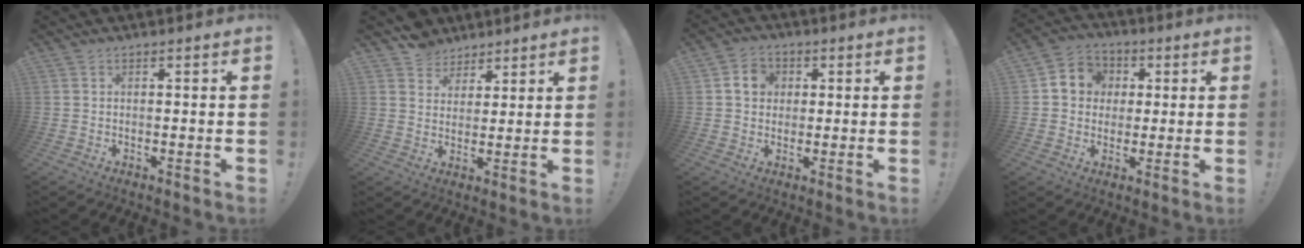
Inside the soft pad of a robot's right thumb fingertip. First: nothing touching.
{"total": 6.7, "force": [4.9, 4.5, -0.1], "torque": [-0.004, -0.037, 0.099]}
{"total": 6.6, "force": [1.5, 5.7, 2.9], "torque": [-0.045, 0.009, 0.031]}
{"total": 8.4, "force": [0.9, 7.9, 2.7], "torque": [-0.033, 0.007, 0.023]}